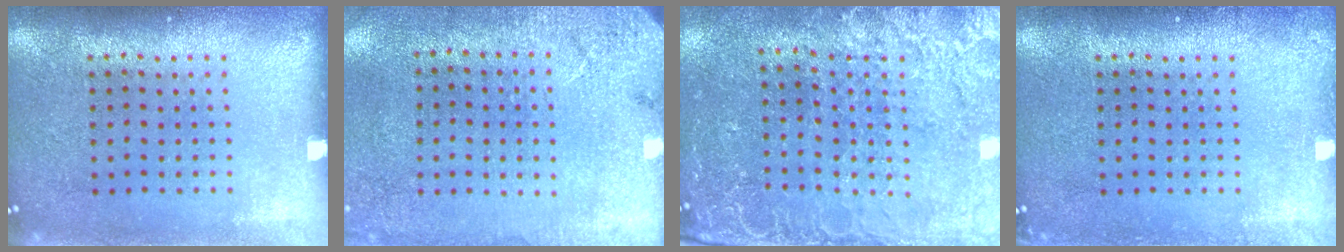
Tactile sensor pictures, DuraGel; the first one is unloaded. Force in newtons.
{"total": 2.7, "press": 2.2, "slide": 1.5}
{"total": 3.1, "press": 2.9, "slide": 1.0}
{"total": 0.6, "press": 0.6, "slide": 0.1}